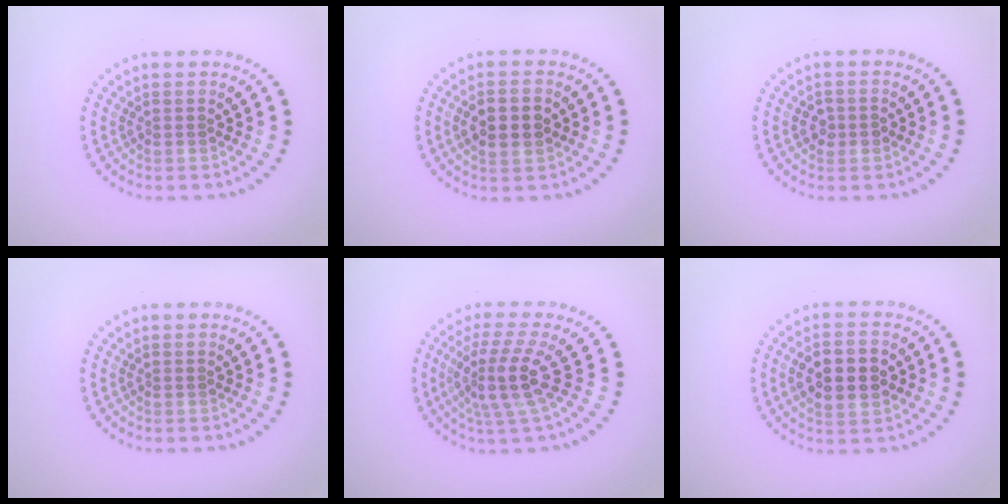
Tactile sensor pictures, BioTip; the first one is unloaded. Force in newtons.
{"total": 2.9, "press": 2.9, "slide": 0.1}
{"total": 1.5, "press": 1.5, "slide": 0.2}
{"total": 0.0}
{"total": 4.2, "press": 3.2, "slide": 2.7}
{"total": 5.2, "press": 5.2, "slide": 0.2}